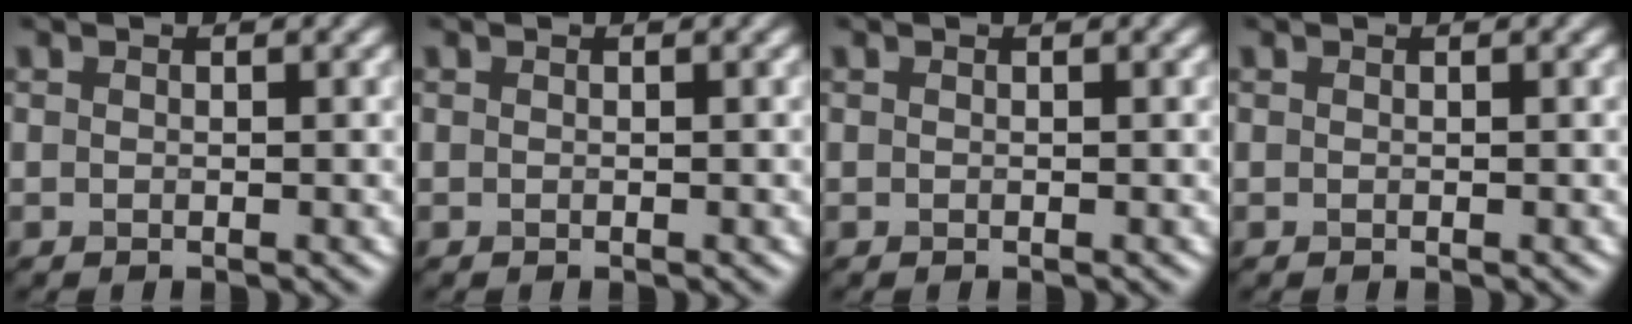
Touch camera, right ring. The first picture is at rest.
{"total": 0.0}
{"total": 0.0}
{"total": 0.0}